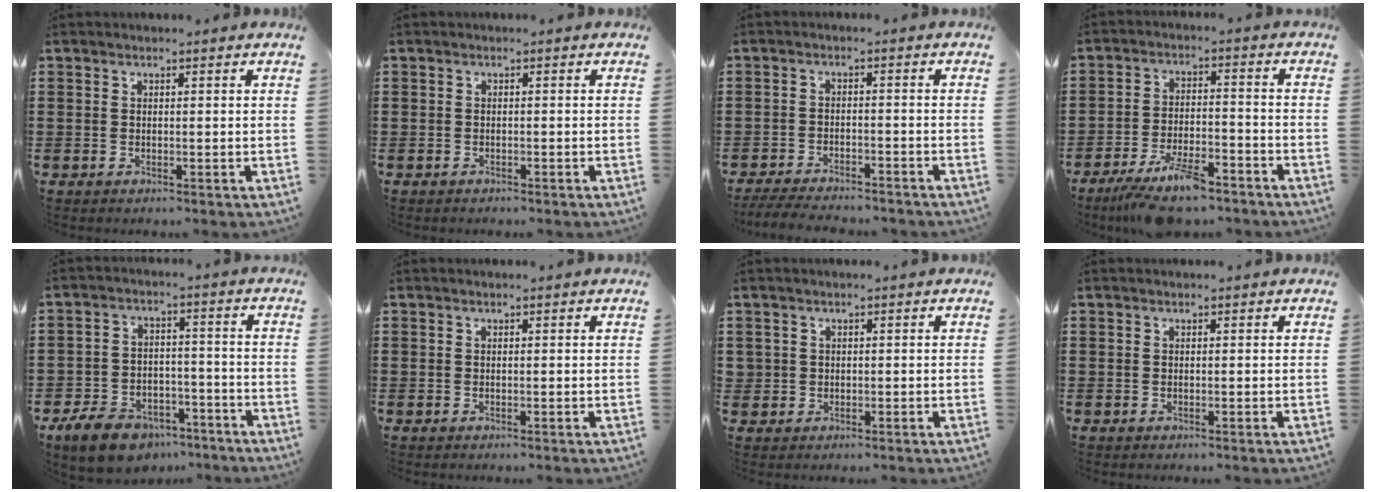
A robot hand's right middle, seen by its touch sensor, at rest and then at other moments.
{"total": 0.7, "force": [-0.6, 0.3, -0.1], "torque": [0.000, 0.000, -0.014]}
{"total": 4.0, "force": [-3.9, 0.3, 0.9], "torque": [-0.022, -0.003, -0.079]}
{"total": 8.2, "force": [-6.4, 2.0, 4.7], "torque": [-0.094, 0.003, -0.120]}
{"total": 7.6, "force": [-6.4, 3.0, 2.5], "torque": [-0.049, 0.026, -0.122]}
{"total": 0.0}
{"total": 1.4, "force": [0.2, 1.4, 0.1], "torque": [-0.009, 0.005, 0.002]}
{"total": 0.0}